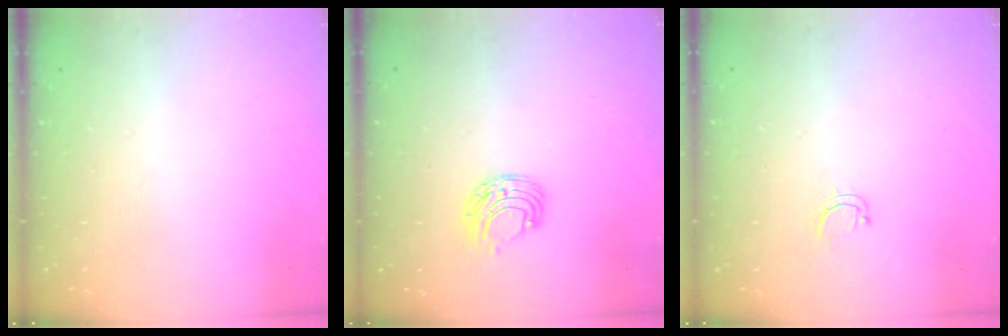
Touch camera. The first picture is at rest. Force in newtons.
{"total": 6.8, "press": 6.7, "slide": 0.6}
{"total": 3.5, "press": 3.5, "slide": 0.5}